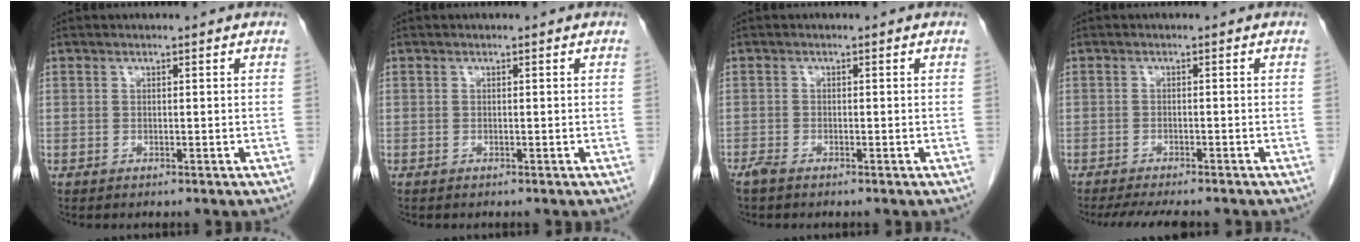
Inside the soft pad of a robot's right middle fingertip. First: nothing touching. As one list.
[{"total": 0.0}, {"total": 1.4, "force": [-1.2, 0.3, 0.8], "torque": [-0.023, -0.004, -0.025]}, {"total": 8.2, "force": [-7.1, 1.7, 3.8], "torque": [-0.053, -0.010, -0.101]}]